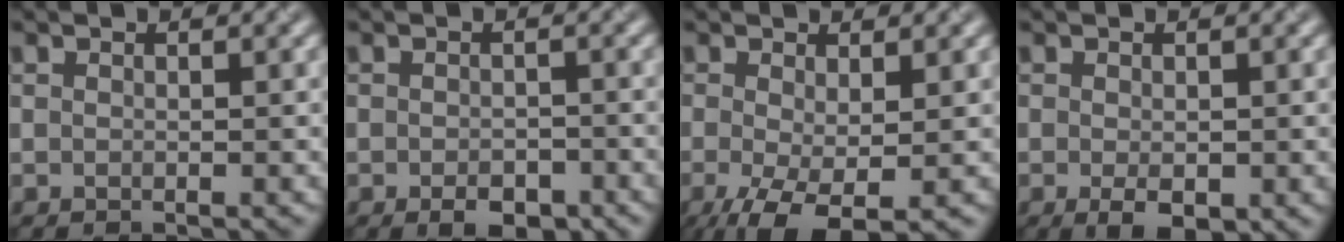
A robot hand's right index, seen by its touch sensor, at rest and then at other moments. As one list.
[{"total": 2.6, "force": [-1.4, 1.4, 1.7], "torque": [-0.025, -0.004, -0.021]}, {"total": 5.5, "force": [-2.1, 2.0, 4.7], "torque": [-0.104, -0.013, -0.038]}, {"total": 2.6, "force": [-0.8, 1.2, 2.1], "torque": [-0.037, -0.009, -0.008]}]